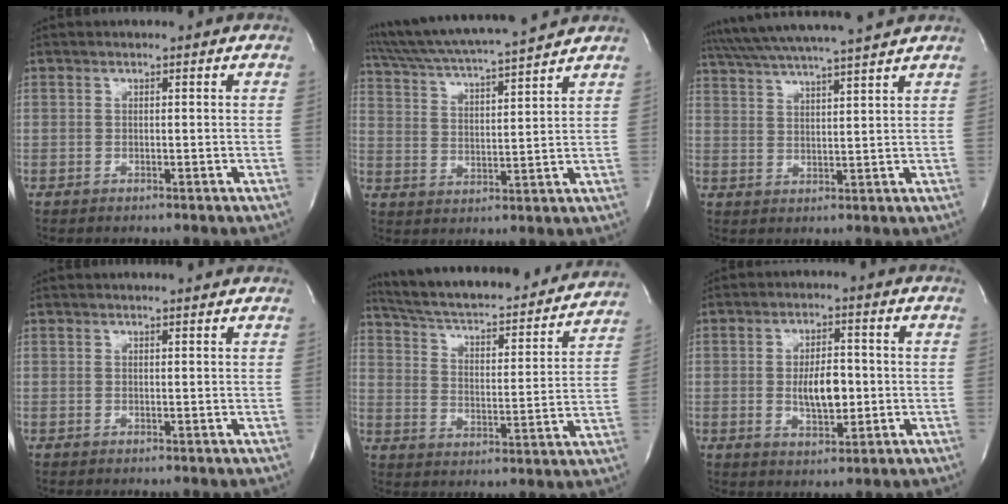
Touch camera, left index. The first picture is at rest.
{"total": 15.4, "force": [14.0, -0.2, 6.4], "torque": [-0.125, 0.015, 0.227]}
{"total": 14.7, "force": [13.2, -0.7, 6.5], "torque": [-0.125, 0.019, 0.200]}
{"total": 2.6, "force": [2.5, -0.1, 0.8], "torque": [-0.012, 0.010, 0.029]}
{"total": 26.7, "force": [24.1, 5.0, 10.3], "torque": [-0.173, -0.019, 0.324]}
{"total": 6.3, "force": [-0.5, 2.6, 5.7], "torque": [-0.099, -0.001, -0.003]}